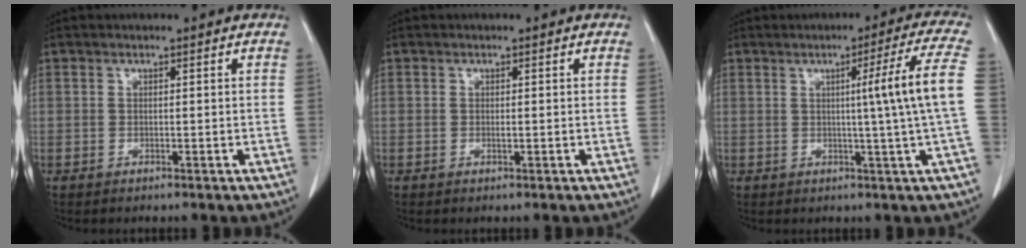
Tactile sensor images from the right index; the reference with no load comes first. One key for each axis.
{"total": 0.6, "fx": 0.0, "fy": 0.2, "fz": 0.5, "tx": -0.011, "ty": -0.001, "tz": 0.000}
{"total": 9.4, "fx": 0.5, "fy": -2.6, "fz": 9.0, "tx": -0.122, "ty": 0.000, "tz": 0.011}